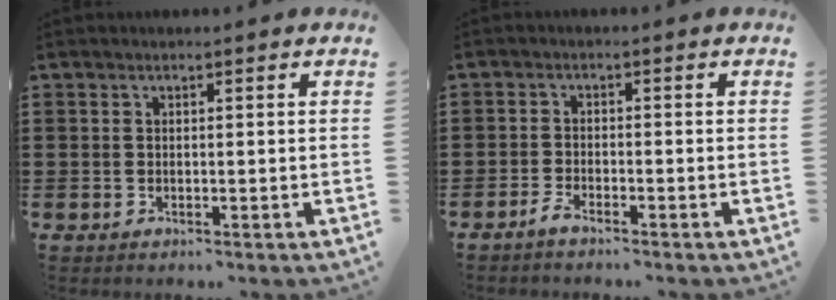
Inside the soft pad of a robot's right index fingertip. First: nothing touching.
{"total": 1.9, "force": [-1.8, 0.0, 0.6], "torque": [-0.014, -0.001, -0.033]}